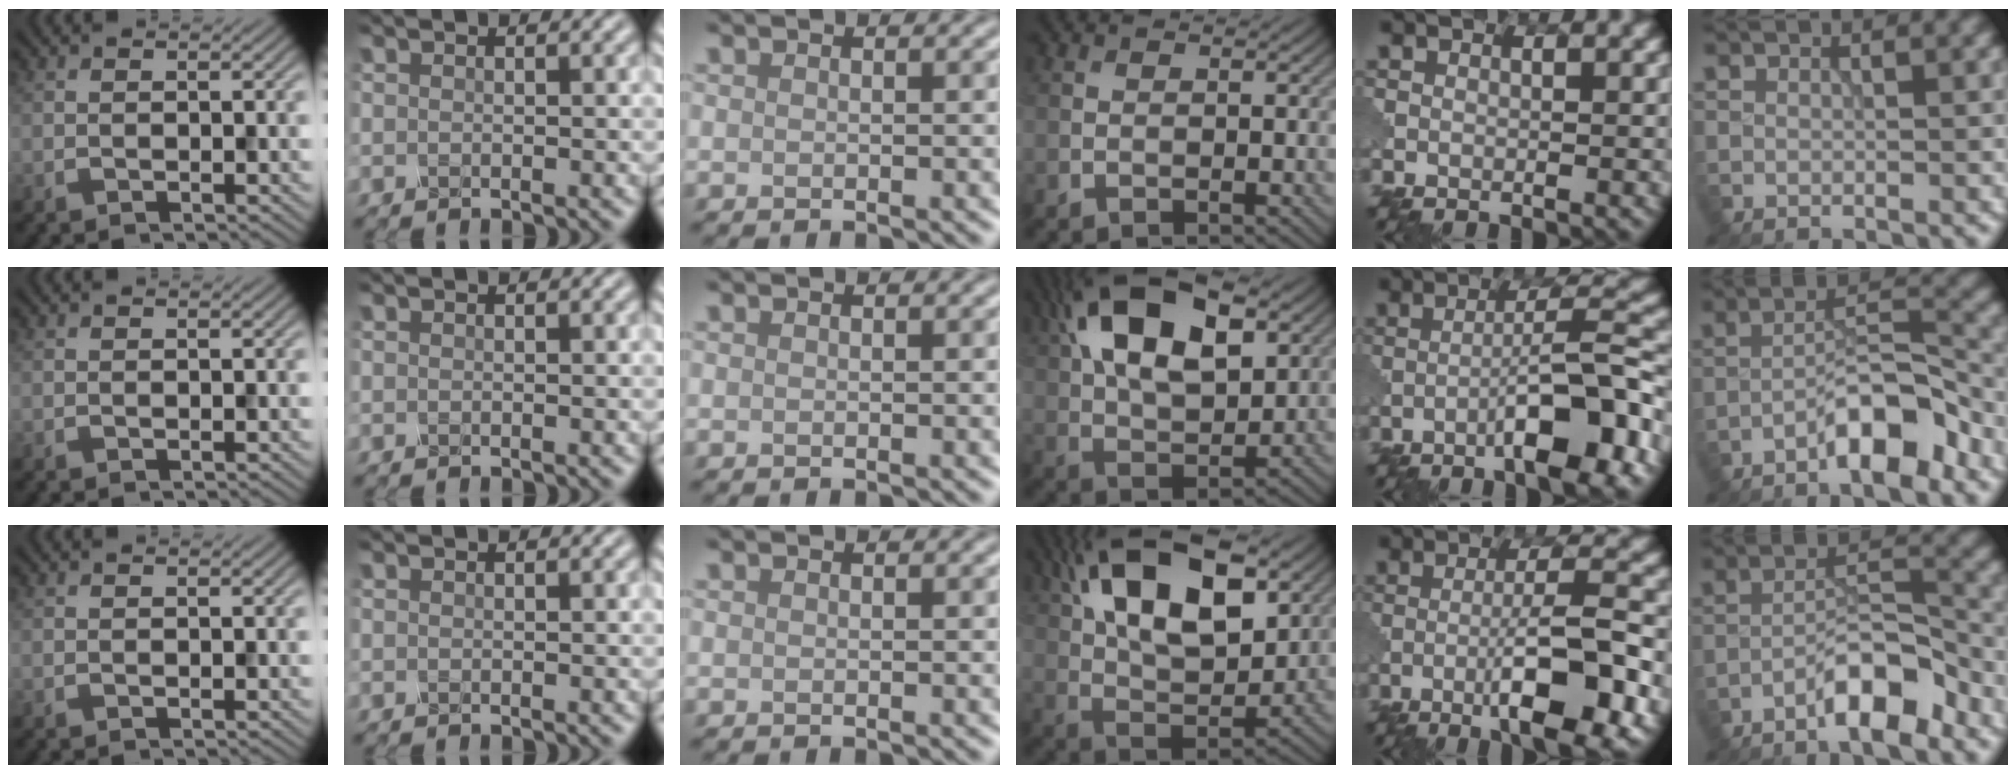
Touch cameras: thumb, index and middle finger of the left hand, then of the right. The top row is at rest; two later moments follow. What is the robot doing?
{"motion": "disassemble", "object": "glue stick"}